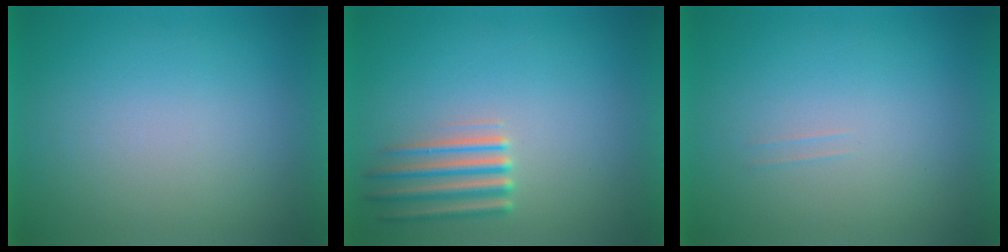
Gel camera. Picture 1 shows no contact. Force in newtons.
{"total": 2.3}
{"total": 1.0}